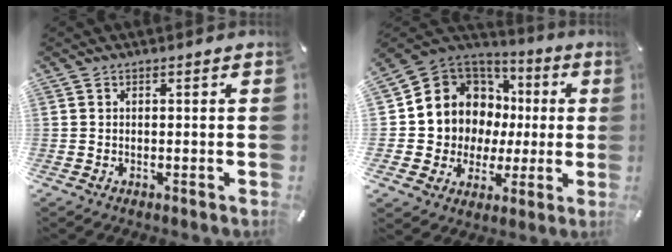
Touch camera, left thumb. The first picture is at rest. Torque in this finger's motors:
{"motor_torque": [1.65, 3.36, 0.44, -0.01, 0.12]}